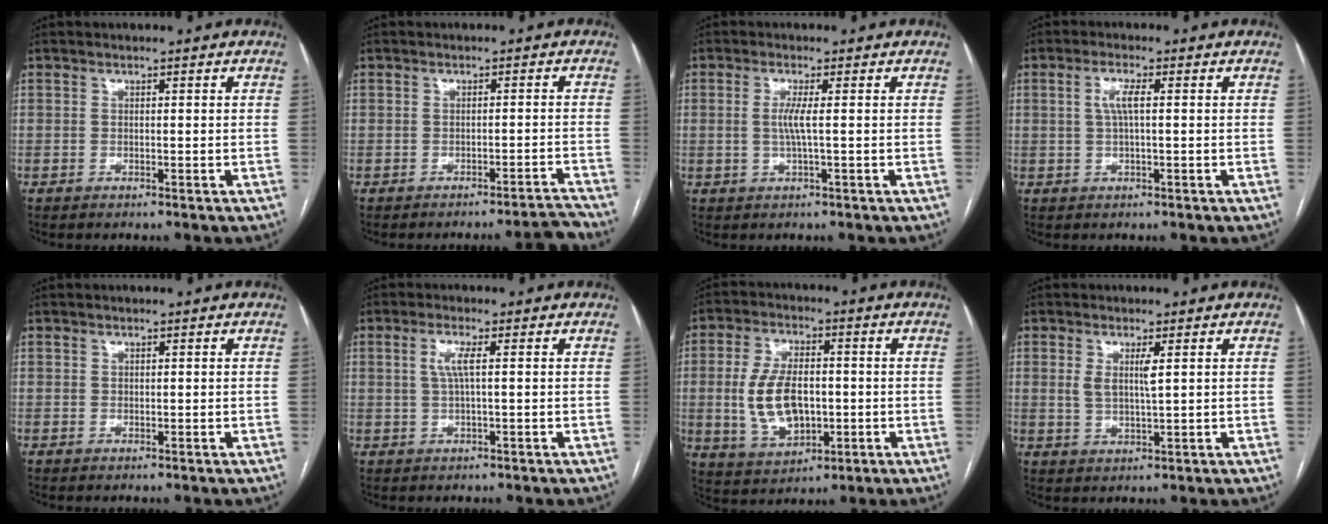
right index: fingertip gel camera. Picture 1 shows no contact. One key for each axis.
{"total": 8.7, "fx": -8.2, "fy": -2.4, "fz": 1.4, "tx": 0.007, "ty": 0.003, "tz": -0.111}
{"total": 2.7, "fx": 0.1, "fy": -0.3, "fz": 2.7, "tx": -0.060, "ty": -0.003, "tz": 0.001}
{"total": 3.1, "fx": 0.5, "fy": 0.4, "fz": 3.0, "tx": -0.063, "ty": 0.004, "tz": 0.011}
{"total": 0.0}
{"total": 2.9, "fx": 0.6, "fy": 0.2, "fz": 2.9, "tx": -0.063, "ty": 0.005, "tz": 0.013}
{"total": 10.6, "fx": -0.8, "fy": 5.9, "fz": 8.8, "tx": -0.184, "ty": 0.007, "tz": -0.003}
{"total": 3.5, "fx": 1.0, "fy": 0.5, "fz": 3.3, "tx": -0.068, "ty": -0.005, "tz": 0.022}